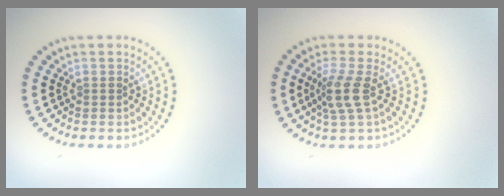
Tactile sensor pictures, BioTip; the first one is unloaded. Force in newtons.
{"total": 2.6, "press": 2.1, "slide": 1.6}